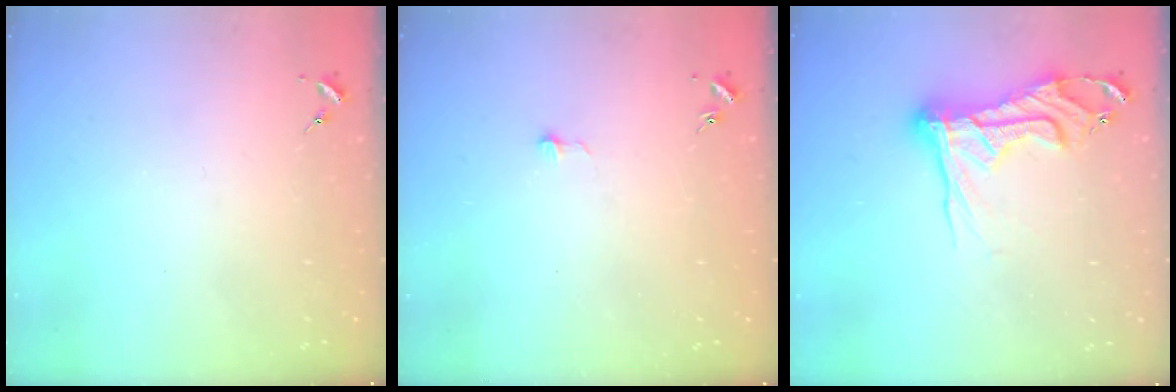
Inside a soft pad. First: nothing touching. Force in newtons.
{"total": 2.6, "press": 2.6, "slide": 0.2}
{"total": 17.5, "press": 17.5, "slide": 1.7}